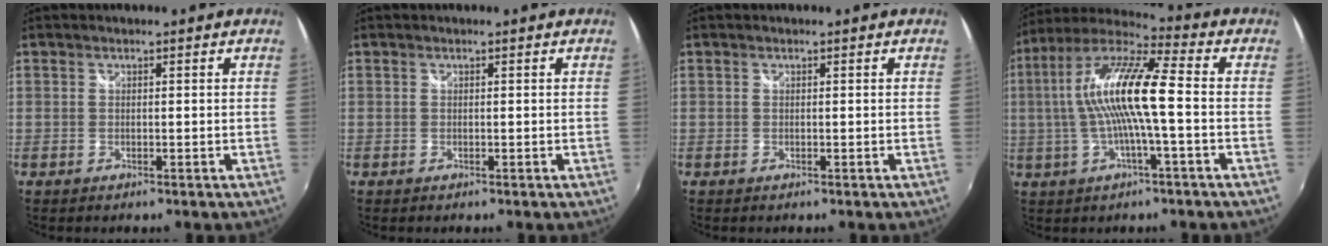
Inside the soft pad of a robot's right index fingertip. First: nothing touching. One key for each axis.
{"total": 0.0}
{"total": 0.0}
{"total": 15.0, "fx": -0.4, "fy": 1.8, "fz": 14.9, "tx": -0.281, "ty": 0.014, "tz": -0.015}